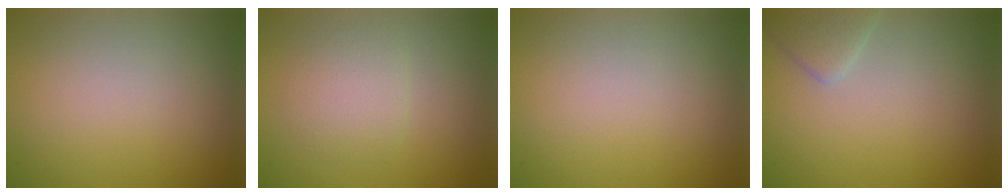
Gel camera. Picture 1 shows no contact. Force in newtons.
{"total": 2.3, "press": 2.3, "slide": 0.1}
{"total": 0.0}
{"total": 2.2, "press": 2.2, "slide": 0.1}